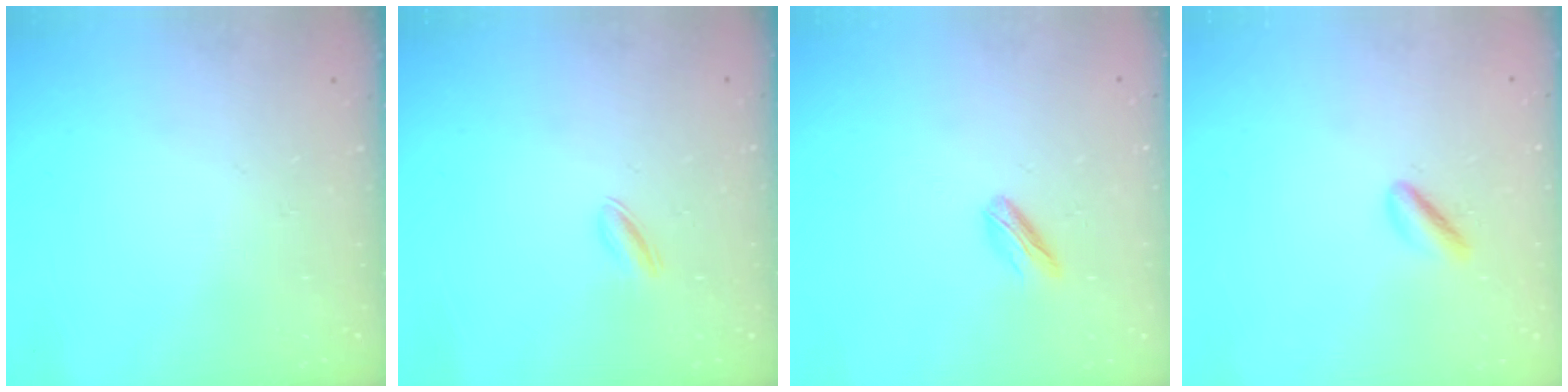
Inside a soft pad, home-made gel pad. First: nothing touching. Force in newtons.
{"total": 2.3, "press": 2.3, "slide": 0.6}
{"total": 3.0, "press": 2.9, "slide": 0.8}
{"total": 2.5, "press": 2.4, "slide": 0.8}